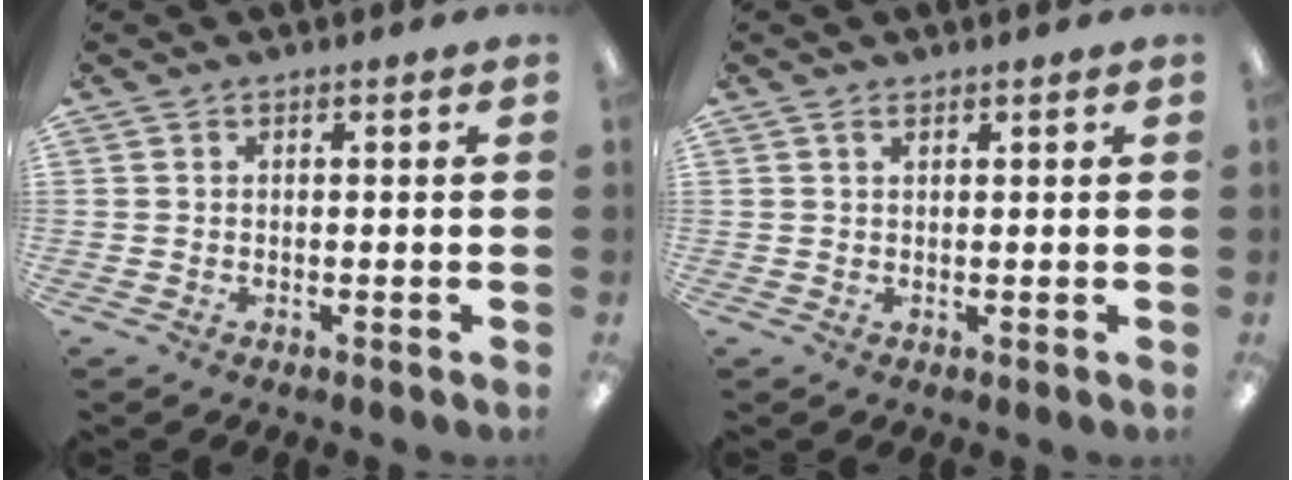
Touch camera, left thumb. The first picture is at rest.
{"total": 1.4, "force": [1.0, 0.6, 0.8], "torque": [-0.018, 0.000, 0.018]}